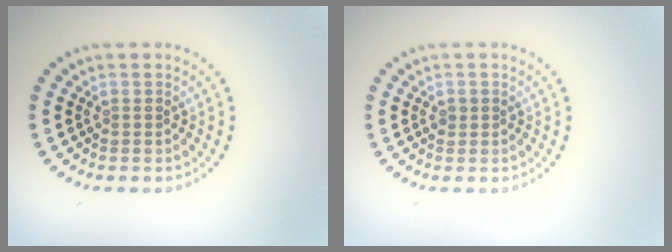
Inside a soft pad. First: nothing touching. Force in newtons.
{"total": 0.9, "press": 0.9, "slide": 0.0}